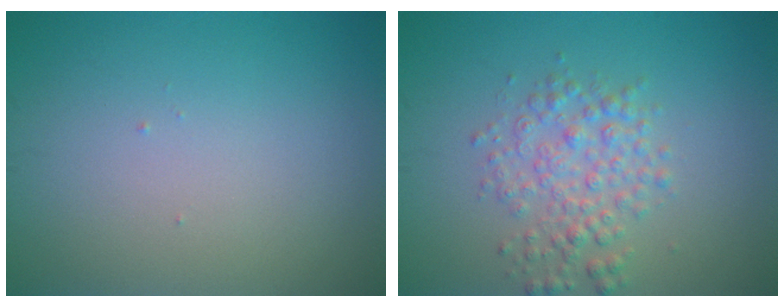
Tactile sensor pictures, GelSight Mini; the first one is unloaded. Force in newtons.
{"total": 3.2, "press": 3.2, "slide": 0.1}